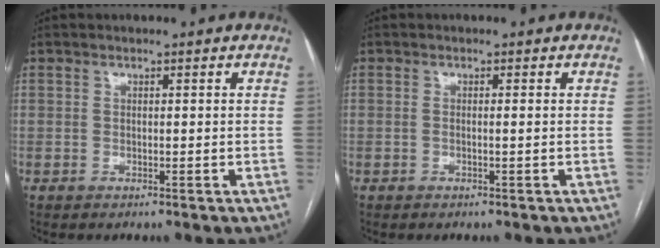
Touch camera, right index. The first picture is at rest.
{"total": 0.7, "force": [-0.1, -0.1, 0.6], "torque": [-0.012, 0.001, -0.002]}